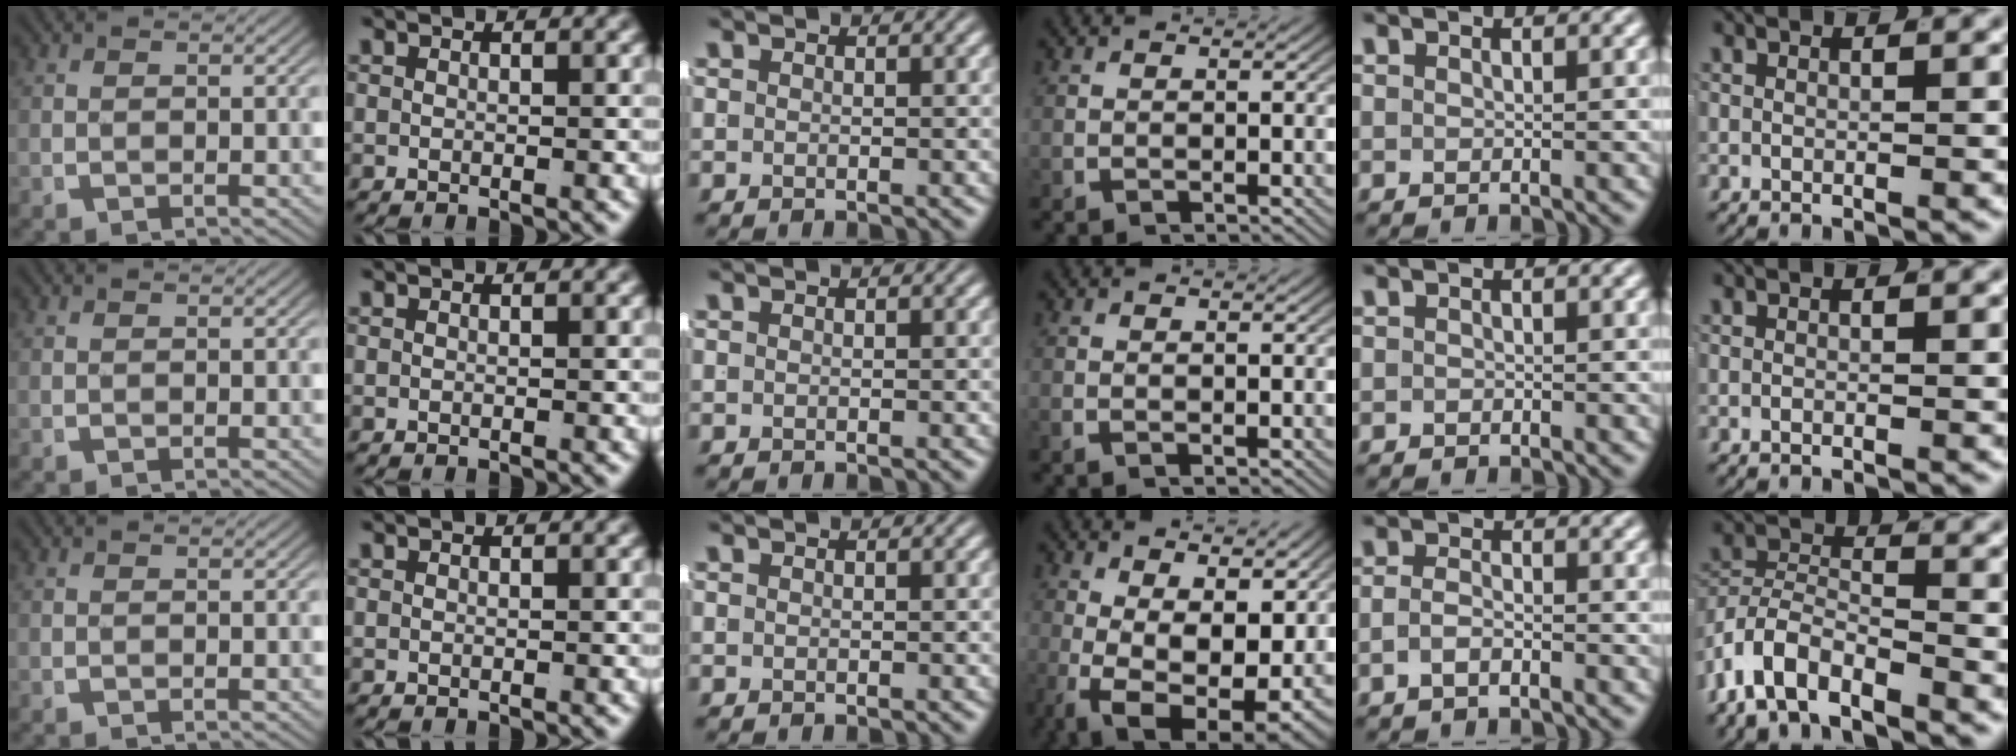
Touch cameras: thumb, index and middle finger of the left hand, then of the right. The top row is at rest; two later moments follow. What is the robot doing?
{"motion": "lift_and_place", "object": "shorts"}